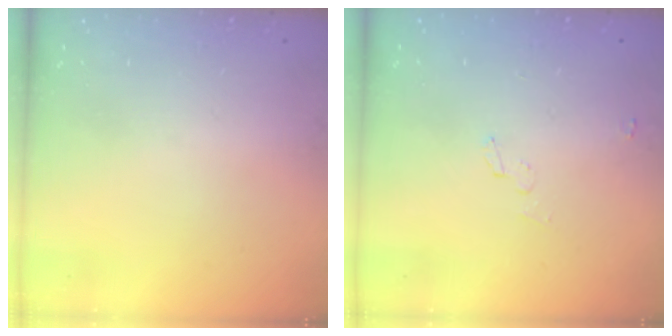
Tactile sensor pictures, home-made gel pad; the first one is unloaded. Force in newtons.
{"total": 2.2, "press": 2.2, "slide": 0.2}